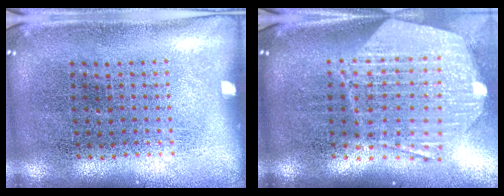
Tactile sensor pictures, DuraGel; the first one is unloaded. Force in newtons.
{"total": 3.0, "press": 2.4, "slide": 1.8}